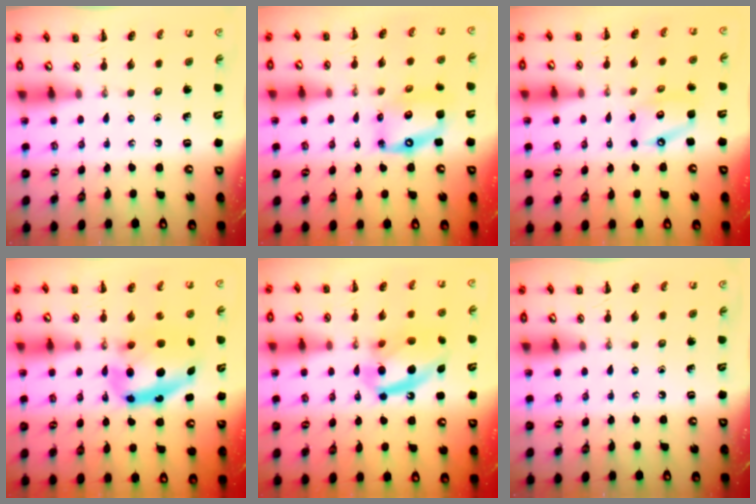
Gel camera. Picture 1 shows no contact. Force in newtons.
{"total": 13.5, "press": 13.1, "slide": 3.4}
{"total": 9.4, "press": 9.3, "slide": 1.4}
{"total": 9.6, "press": 9.3, "slide": 2.2}
{"total": 16.3, "press": 16.1, "slide": 2.6}
{"total": 0.0}